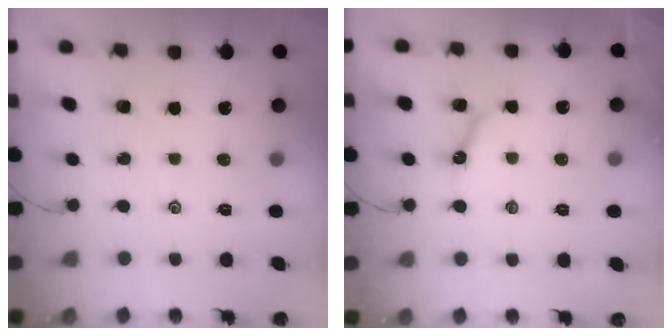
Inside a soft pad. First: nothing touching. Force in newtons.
{"total": 5.6, "press": 5.6, "slide": 0.4}